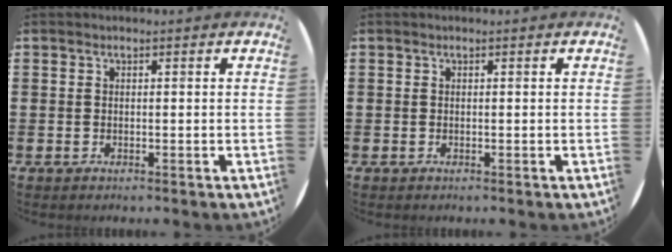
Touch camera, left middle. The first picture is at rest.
{"total": 0.0}